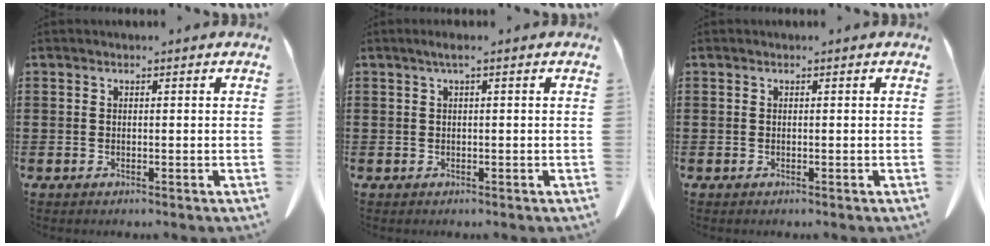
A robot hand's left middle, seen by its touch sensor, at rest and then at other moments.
{"total": 1.3, "force": [0.2, 0.0, 1.3], "torque": [-0.022, -0.002, 0.005]}
{"total": 0.0}